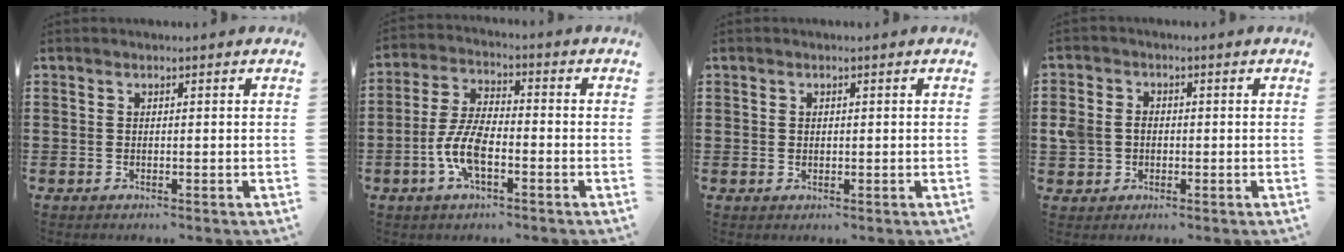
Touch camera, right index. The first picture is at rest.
{"total": 7.6, "force": [-2.7, 3.1, 6.5], "torque": [-0.156, -0.007, -0.058]}
{"total": 0.7, "force": [0.3, 0.6, 0.2], "torque": [-0.006, 0.004, 0.005]}
{"total": 3.6, "force": [-0.3, 3.1, 1.8], "torque": [-0.057, 0.004, -0.012]}